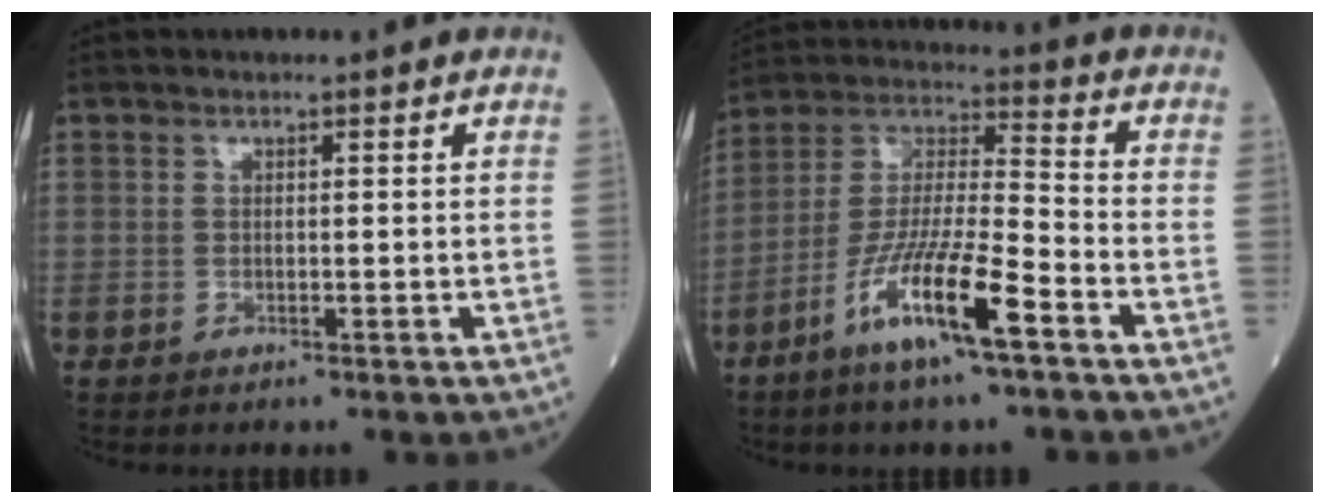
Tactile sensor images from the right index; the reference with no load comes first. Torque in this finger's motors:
{"motor_torque": [1.30, -0.84, 0.47, 0.21]}